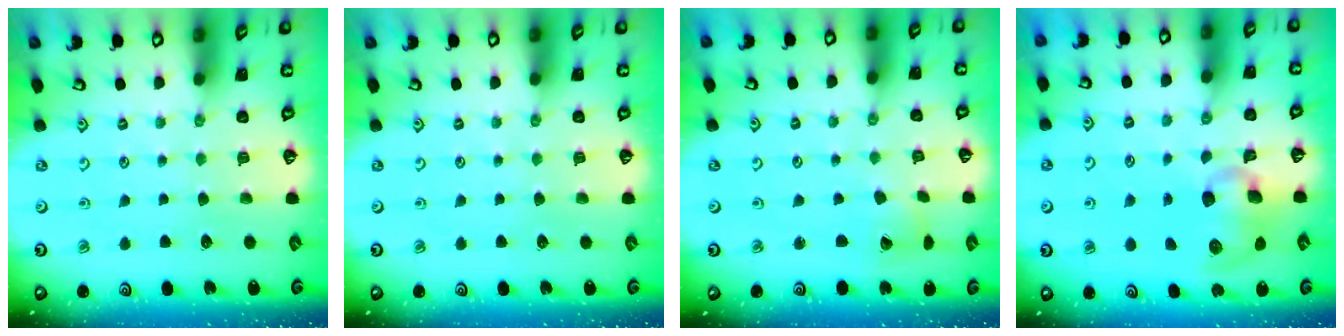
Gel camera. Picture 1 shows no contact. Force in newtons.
{"total": 0.0}
{"total": 4.8, "press": 4.8, "slide": 0.5}
{"total": 11.5, "press": 11.4, "slide": 1.7}